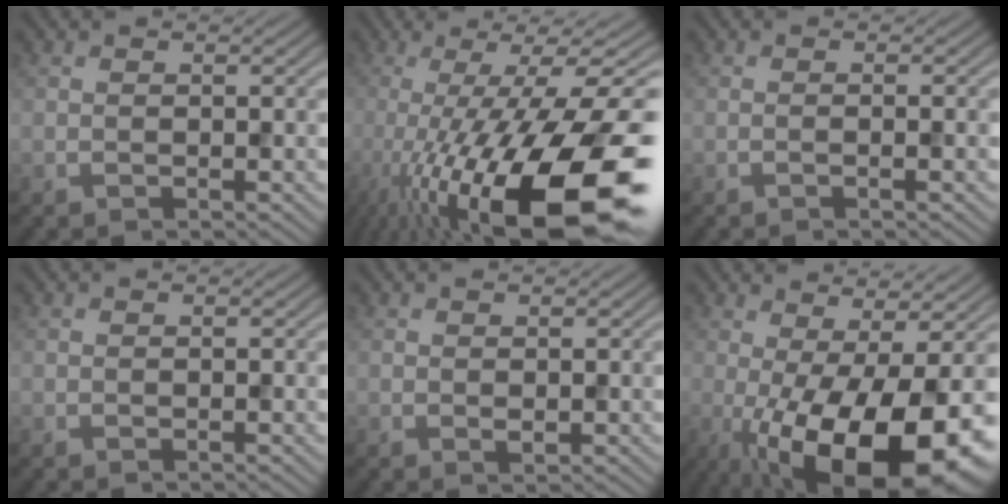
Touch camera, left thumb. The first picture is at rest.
{"total": 20.5, "force": [-8.3, 5.1, 18.1], "torque": [-0.257, -0.014, -0.143]}
{"total": 1.2, "force": [-0.7, -0.2, 0.9], "torque": [-0.021, 0.000, -0.015]}
{"total": 0.0}
{"total": 0.7, "force": [0.2, 0.4, 0.5], "torque": [-0.012, -0.004, 0.007]}
{"total": 16.7, "force": [-5.2, 6.0, 14.7], "torque": [-0.229, -0.007, -0.077]}